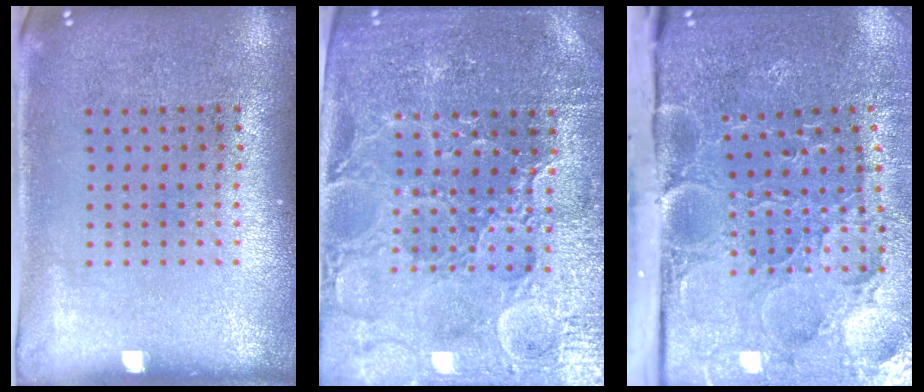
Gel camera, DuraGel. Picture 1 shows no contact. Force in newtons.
{"total": 4.3, "press": 4.1, "slide": 1.2}
{"total": 4.4, "press": 3.8, "slide": 2.1}